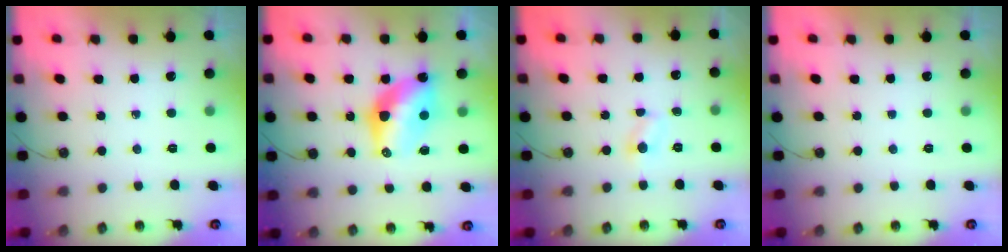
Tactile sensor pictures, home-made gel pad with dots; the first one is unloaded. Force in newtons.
{"total": 11.5, "press": 11.5, "slide": 1.0}
{"total": 3.9, "press": 3.9, "slide": 0.3}
{"total": 0.0}